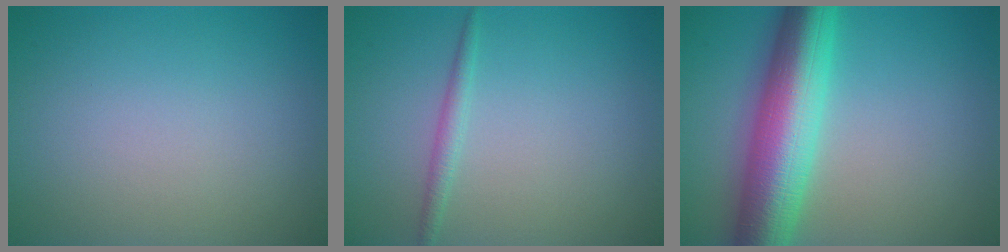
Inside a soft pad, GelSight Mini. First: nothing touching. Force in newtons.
{"total": 1.3, "press": 1.3, "slide": 0.1}
{"total": 9.6, "press": 9.6, "slide": 0.1}